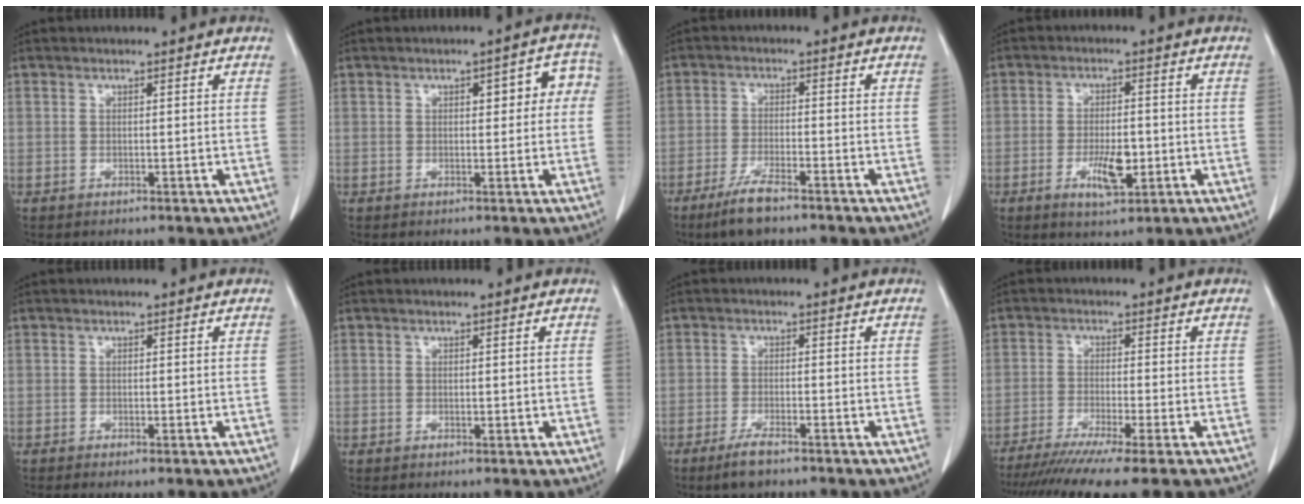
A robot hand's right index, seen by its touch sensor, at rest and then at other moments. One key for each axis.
{"total": 5.4, "fx": 1.1, "fy": 2.4, "fz": 4.7, "tx": -0.044, "ty": 0.029, "tz": 0.009}
{"total": 5.7, "fx": -4.2, "fy": 0.7, "fz": 3.8, "tx": -0.083, "ty": -0.010, "tz": -0.078}
{"total": 5.9, "fx": -1.8, "fy": 2.0, "fz": 5.2, "tx": -0.093, "ty": -0.004, "tz": -0.025}
{"total": 1.1, "fx": -0.5, "fy": 0.1, "fz": 1.0, "tx": -0.019, "ty": -0.003, "tz": -0.005}
{"total": 0.6, "fx": 0.1, "fy": 0.4, "fz": 0.5, "tx": -0.006, "ty": -0.002, "tz": 0.004}
{"total": 3.5, "fx": -2.6, "fy": 0.5, "fz": 2.3, "tx": -0.051, "ty": -0.004, "tz": -0.049}
{"total": 12.0, "fx": -9.6, "fy": -1.0, "fz": 7.2, "tx": -0.102, "ty": -0.033, "tz": -0.149}